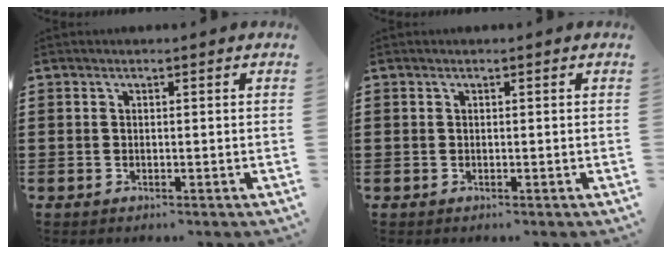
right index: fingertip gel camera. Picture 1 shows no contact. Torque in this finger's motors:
{"motor_torque": [0.28, 0.74, 0.00, 0.01]}